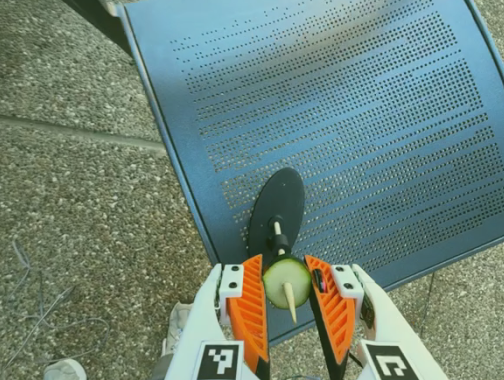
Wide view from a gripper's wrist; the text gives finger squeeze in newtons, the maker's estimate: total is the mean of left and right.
{"total": 9.9, "left": 8.9, "right": 10.8}